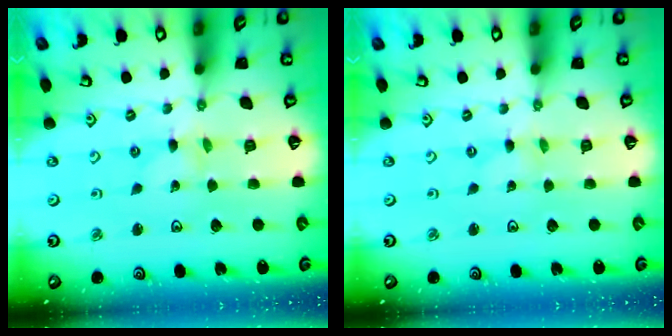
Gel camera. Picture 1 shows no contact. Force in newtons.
{"total": 0.0}